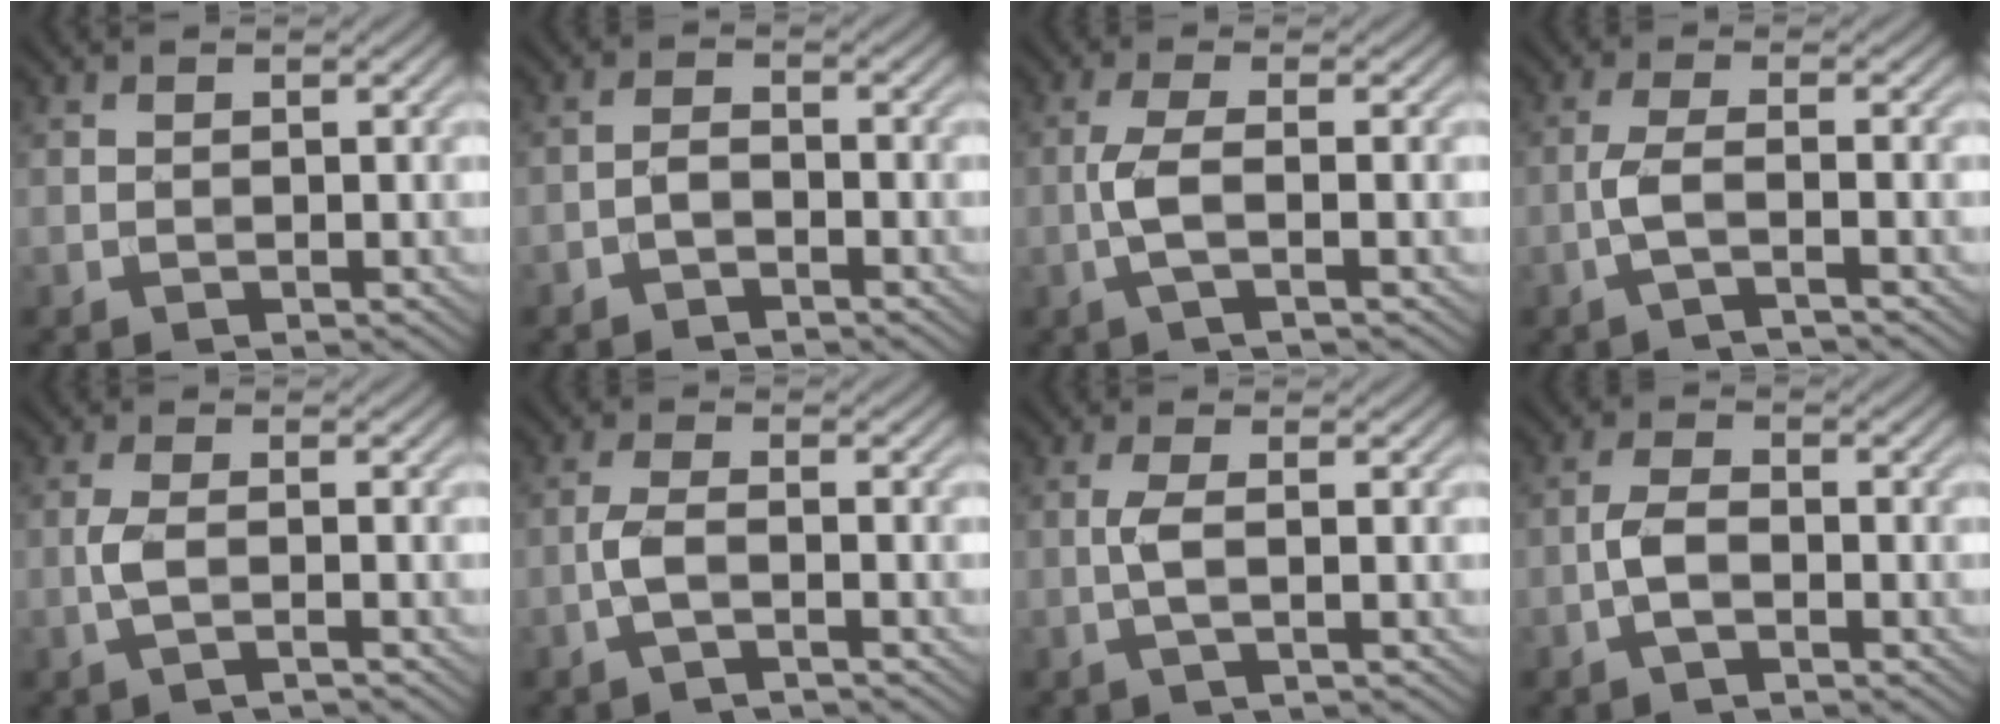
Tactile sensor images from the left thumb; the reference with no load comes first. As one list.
[{"total": 1.9, "force": [-1.4, 0.7, 1.1], "torque": [-0.019, 0.005, -0.032]}, {"total": 3.7, "force": [-0.9, 0.5, 3.6], "torque": [-0.081, 0.007, -0.028]}, {"total": 3.4, "force": [-1.4, 0.5, 3.1], "torque": [-0.059, 0.009, -0.046]}, {"total": 2.8, "force": [-0.9, 0.5, 2.6], "torque": [-0.054, 0.005, -0.028]}, {"total": 2.9, "force": [-1.3, 0.6, 2.5], "torque": [-0.057, 0.007, -0.036]}, {"total": 2.6, "force": [-0.2, 0.3, 2.5], "torque": [-0.056, 0.005, -0.011]}, {"total": 3.2, "force": [-1.4, 1.2, 2.7], "torque": [-0.060, 0.004, -0.035]}]